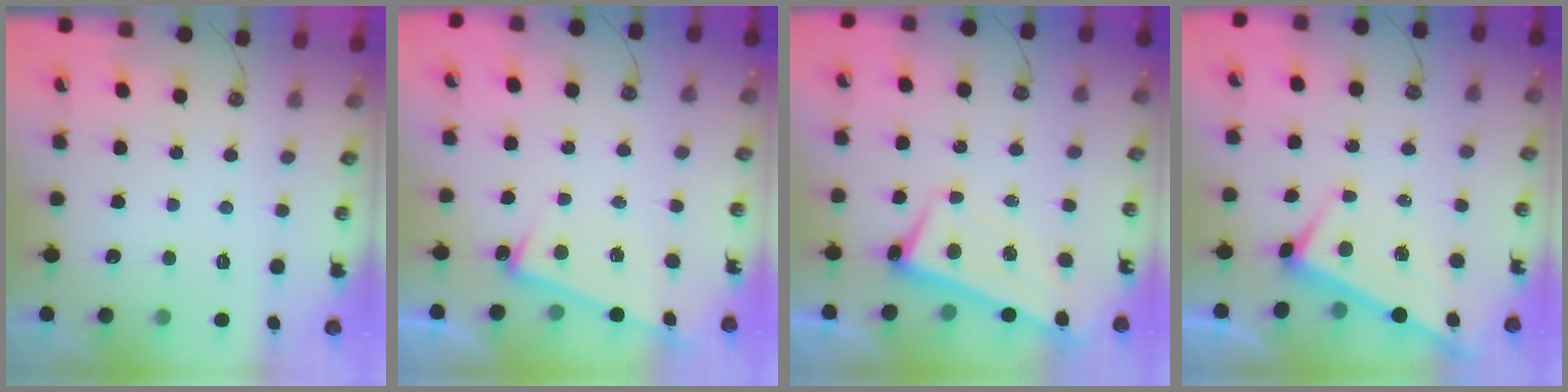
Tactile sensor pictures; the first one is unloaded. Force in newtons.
{"total": 6.2, "press": 6.1, "slide": 0.6}
{"total": 2.5, "press": 2.4, "slide": 0.6}
{"total": 3.2, "press": 3.2, "slide": 0.0}